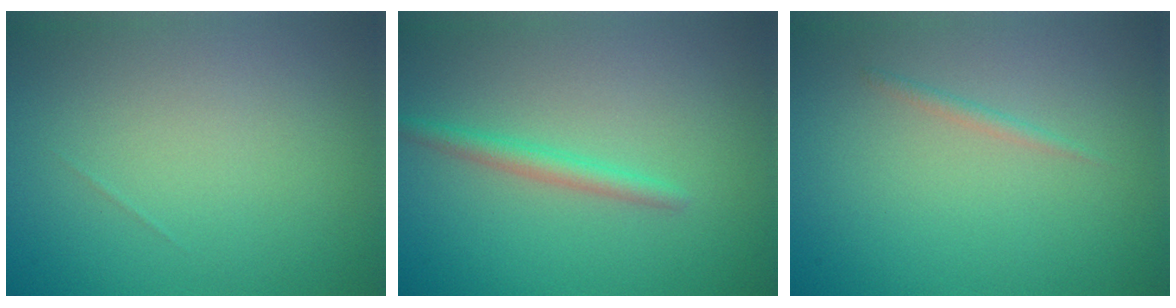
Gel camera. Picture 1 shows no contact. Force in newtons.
{"total": 1.8, "press": 1.8, "slide": 0.0}
{"total": 0.7, "press": 0.7, "slide": 0.1}